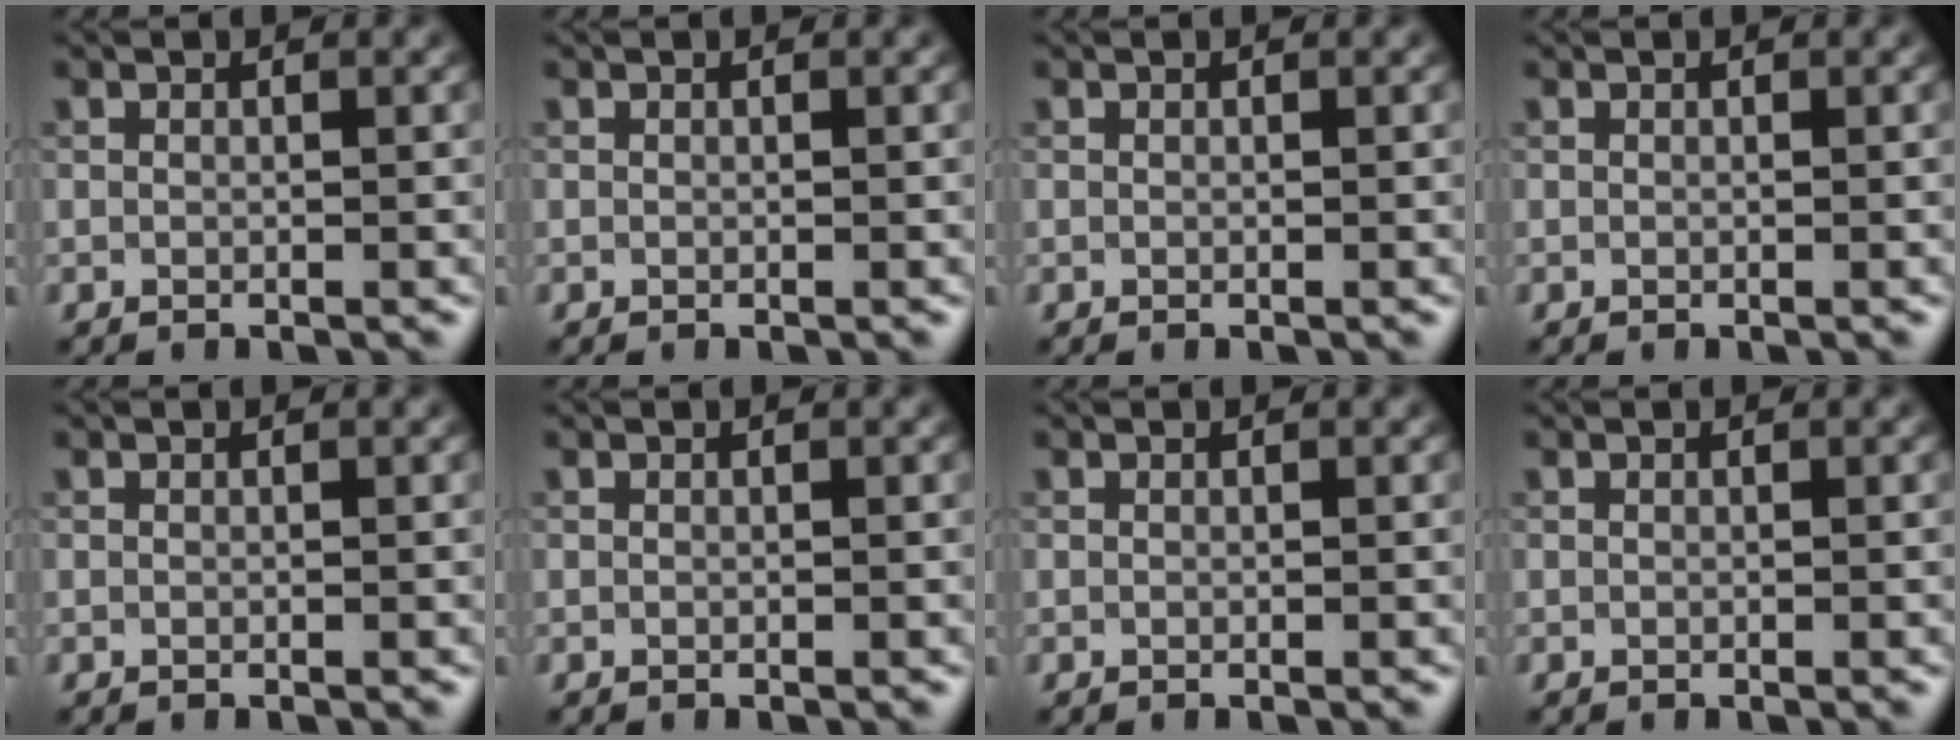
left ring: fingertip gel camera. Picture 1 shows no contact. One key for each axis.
{"total": 0.0}
{"total": 0.0}
{"total": 0.0}
{"total": 0.0}
{"total": 0.0}
{"total": 0.0}
{"total": 0.0}